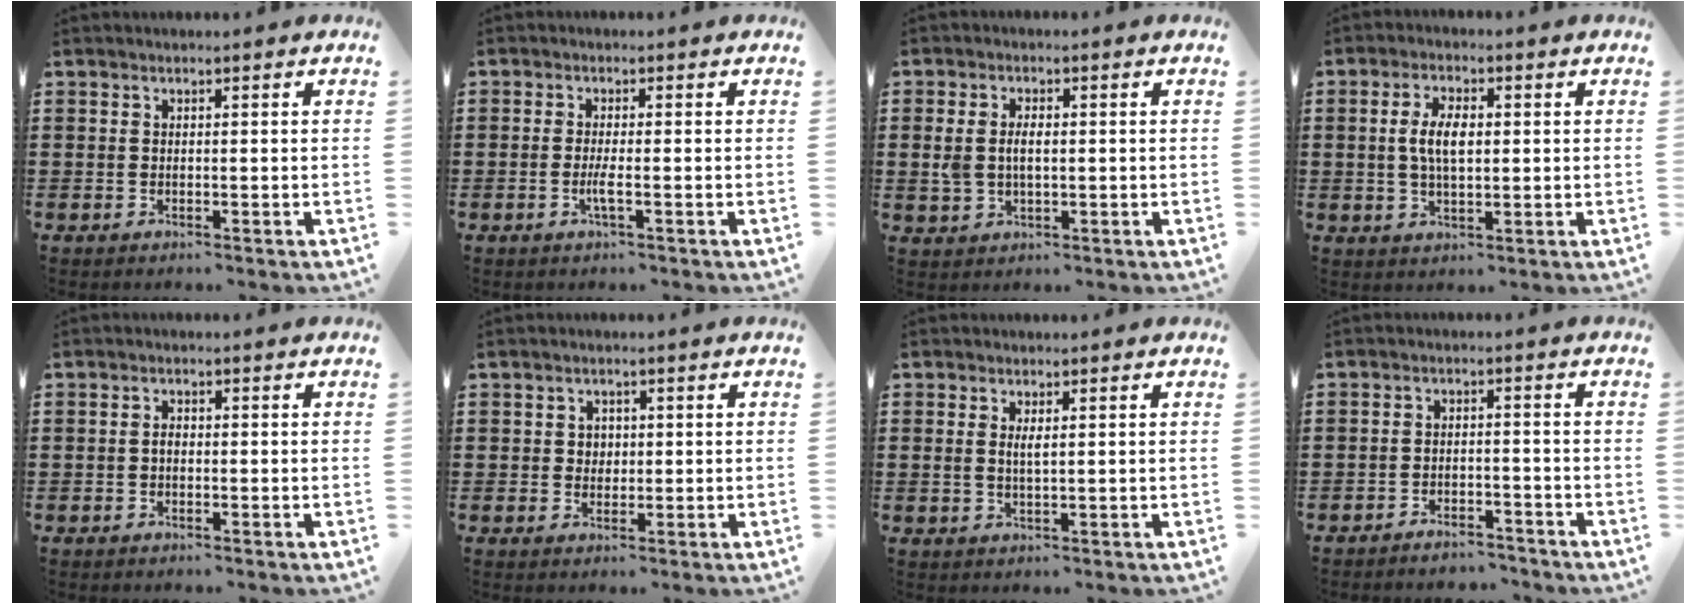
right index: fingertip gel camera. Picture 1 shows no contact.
{"total": 2.3, "force": [-0.8, 0.1, 2.1], "torque": [-0.043, -0.004, -0.017]}
{"total": 3.5, "force": [0.1, 2.0, 2.9], "torque": [-0.066, 0.006, -0.002]}
{"total": 5.4, "force": [0.4, 2.3, 4.8], "torque": [-0.102, 0.006, 0.002]}
{"total": 1.2, "force": [-0.3, 0.7, 0.9], "torque": [-0.019, 0.000, -0.006]}
{"total": 1.7, "force": [0.3, 1.6, 0.5], "torque": [-0.016, 0.010, 0.003]}
{"total": 1.7, "force": [0.5, 0.5, 1.6], "torque": [-0.031, 0.003, 0.007]}
{"total": 2.8, "force": [-2.8, 0.3, 0.0], "torque": [-0.007, 0.002, -0.059]}